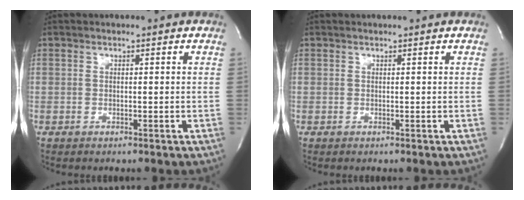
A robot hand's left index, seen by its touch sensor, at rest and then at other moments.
{"total": 0.8, "force": [0.7, -0.1, 0.2], "torque": [-0.007, 0.003, 0.011]}